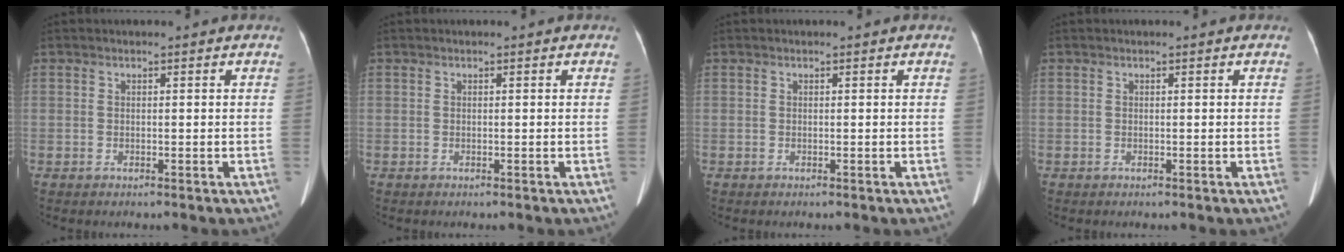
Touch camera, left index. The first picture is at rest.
{"total": 0.0}
{"total": 0.0}
{"total": 0.0}